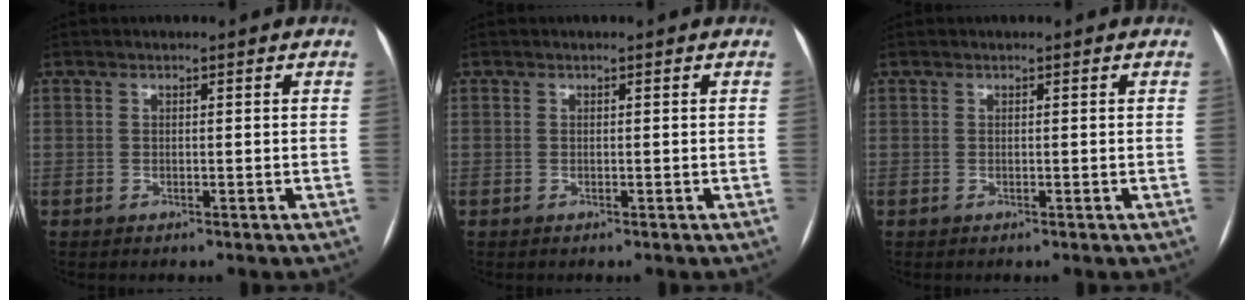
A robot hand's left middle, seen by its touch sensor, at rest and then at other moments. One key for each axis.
{"total": 0.0}
{"total": 0.0}